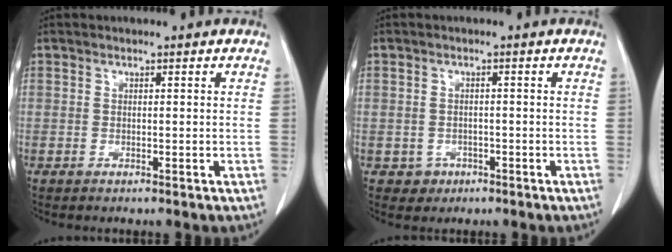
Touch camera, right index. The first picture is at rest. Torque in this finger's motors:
{"motor_torque": [-0.91, 0.64, -0.88, -0.21]}